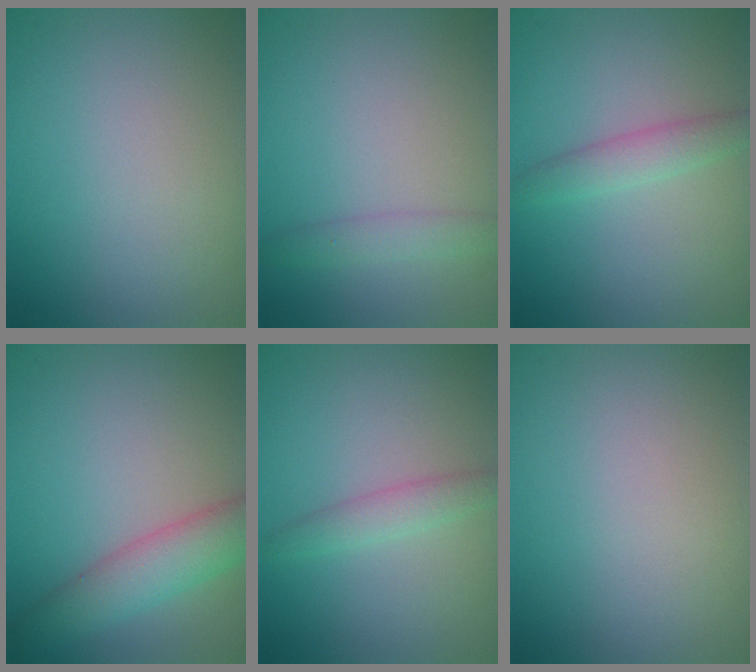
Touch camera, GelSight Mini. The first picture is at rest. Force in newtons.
{"total": 1.7, "press": 1.7, "slide": 0.2}
{"total": 2.2, "press": 2.2, "slide": 0.2}
{"total": 4.8, "press": 4.8, "slide": 0.2}
{"total": 1.9, "press": 1.9, "slide": 0.1}
{"total": 0.0}